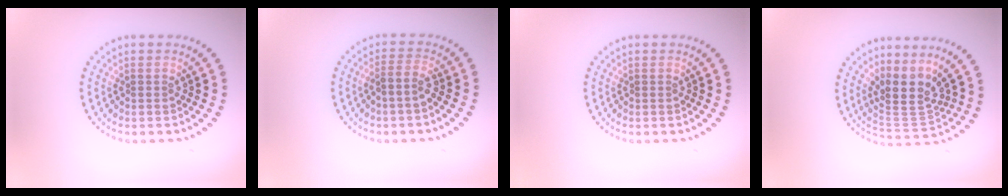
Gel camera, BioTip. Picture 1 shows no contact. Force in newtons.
{"total": 1.8, "press": 1.4, "slide": 1.1}
{"total": 0.0}
{"total": 3.9, "press": 2.8, "slide": 2.7}